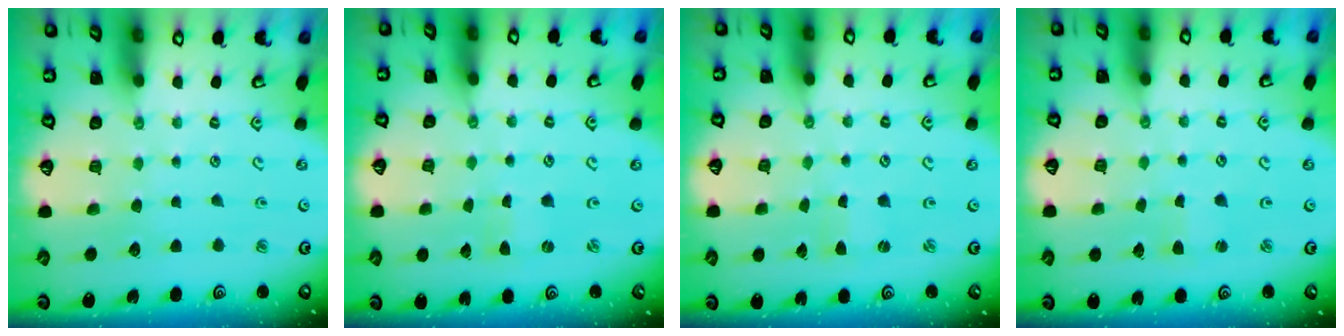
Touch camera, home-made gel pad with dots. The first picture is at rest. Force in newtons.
{"total": 0.0}
{"total": 0.7, "press": 0.7, "slide": 0.1}
{"total": 2.1, "press": 2.0, "slide": 0.3}